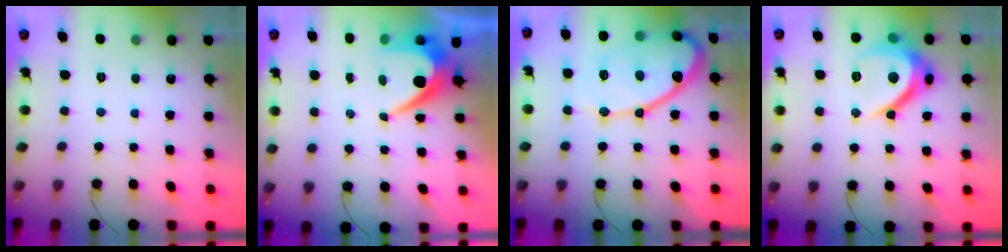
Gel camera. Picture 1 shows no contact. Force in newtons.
{"total": 8.5, "press": 8.5, "slide": 0.7}
{"total": 18.3, "press": 18.2, "slide": 1.7}
{"total": 11.7, "press": 11.7, "slide": 1.3}